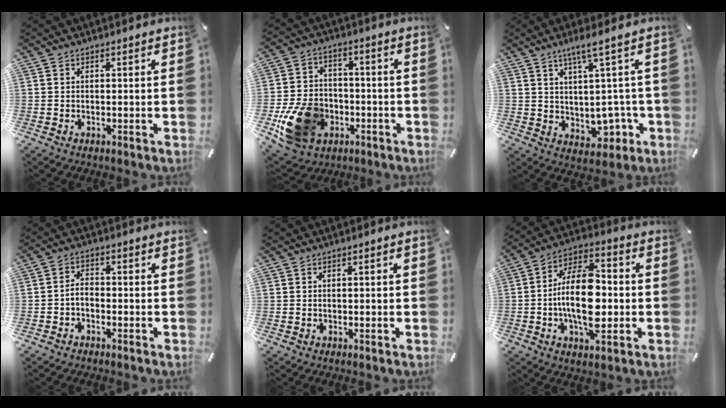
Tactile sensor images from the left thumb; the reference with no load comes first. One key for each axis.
{"total": 15.5, "fx": -5.5, "fy": 11.9, "fz": 8.3, "tx": -0.171, "ty": 0.036, "tz": -0.088}
{"total": 9.5, "fx": 2.0, "fy": 4.5, "fz": 8.1, "tx": -0.109, "ty": -0.019, "tz": 0.036}
{"total": 3.0, "fx": -1.6, "fy": 1.7, "fz": 1.8, "tx": -0.041, "ty": 0.009, "tz": -0.033}
{"total": 0.7, "fx": -0.1, "fy": 0.3, "fz": 0.6, "tx": -0.010, "ty": 0.001, "tz": -0.003}
{"total": 16.8, "fx": -2.0, "fy": 8.7, "fz": 14.2, "tx": -0.269, "ty": 0.004, "tz": -0.037}